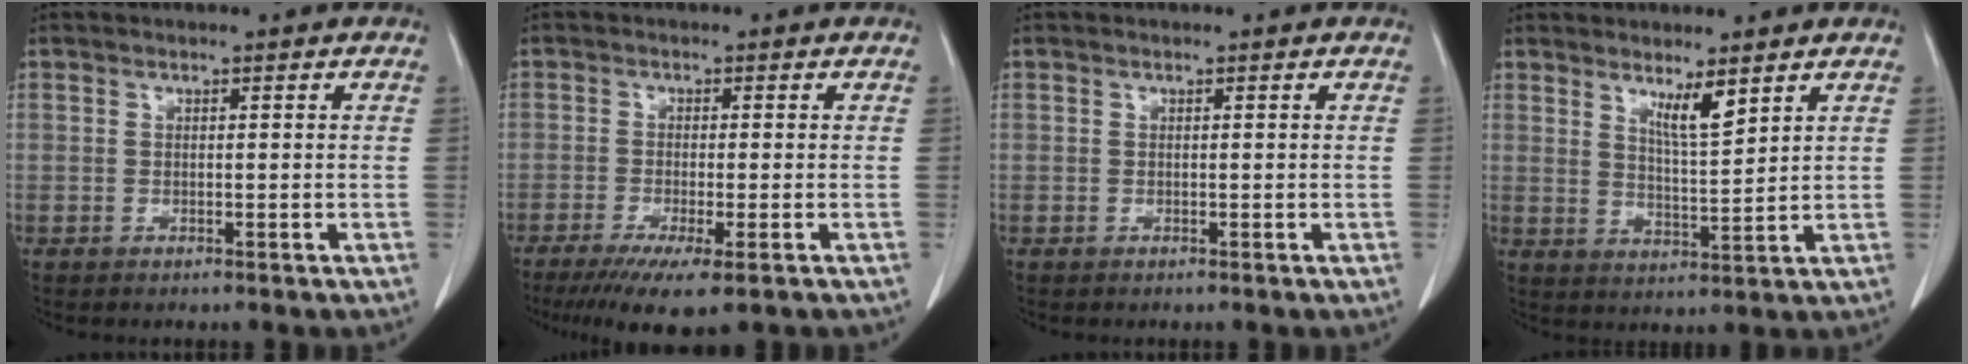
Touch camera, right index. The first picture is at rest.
{"total": 8.0, "force": [-5.2, 0.9, 6.0], "torque": [-0.092, -0.022, -0.081]}
{"total": 0.0}
{"total": 4.8, "force": [3.3, 0.3, 3.5], "torque": [-0.061, -0.015, 0.061]}